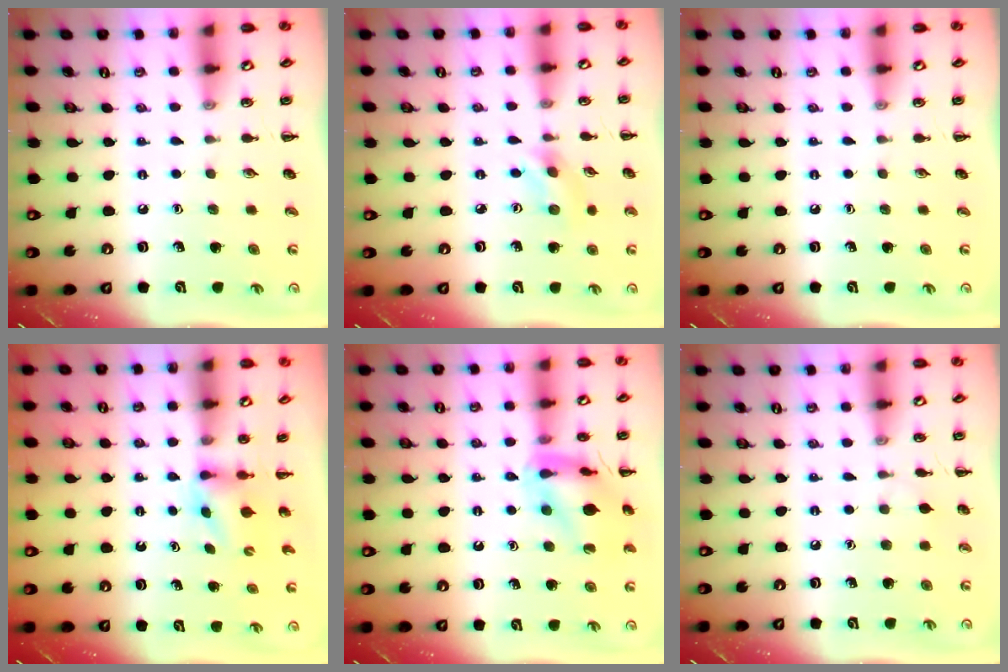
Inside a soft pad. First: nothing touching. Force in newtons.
{"total": 2.8, "press": 2.7, "slide": 0.9}
{"total": 0.0}
{"total": 3.7, "press": 3.5, "slide": 1.3}
{"total": 13.9, "press": 13.8, "slide": 1.5}
{"total": 3.9, "press": 3.7, "slide": 1.3}